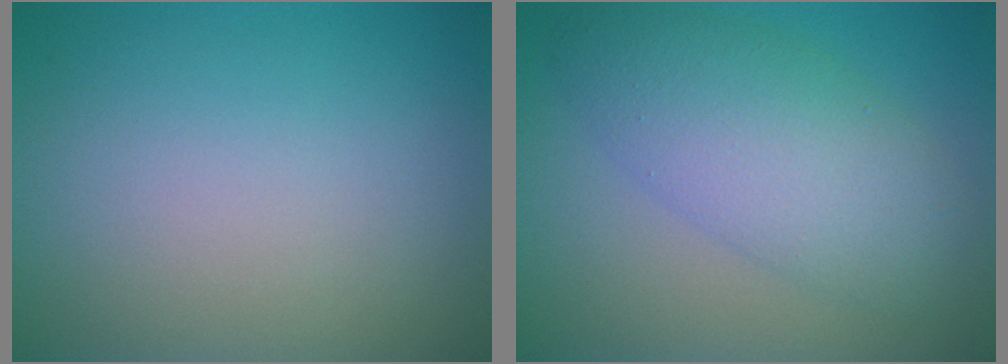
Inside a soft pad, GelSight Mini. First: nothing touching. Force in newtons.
{"total": 6.4, "press": 6.4, "slide": 0.2}